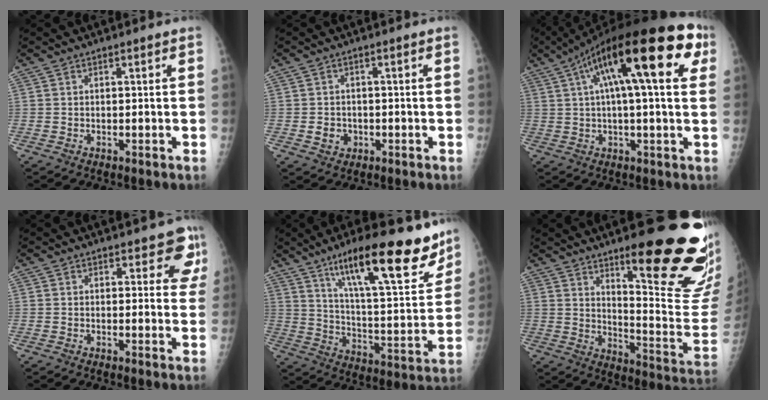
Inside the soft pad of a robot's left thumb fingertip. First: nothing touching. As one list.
[{"total": 3.0, "force": [-1.0, 2.6, 1.0], "torque": [-0.003, 0.005, -0.011]}, {"total": 24.1, "force": [8.1, 7.2, 21.5], "torque": [-0.324, 0.041, 0.115]}, {"total": 5.2, "force": [3.7, 2.8, 2.4], "torque": [0.015, -0.017, 0.026]}, {"total": 24.3, "force": [15.6, 6.4, 17.5], "torque": [-0.232, -0.061, 0.248]}, {"total": 24.3, "force": [14.1, 4.8, 19.2], "torque": [-0.212, -0.102, 0.210]}]